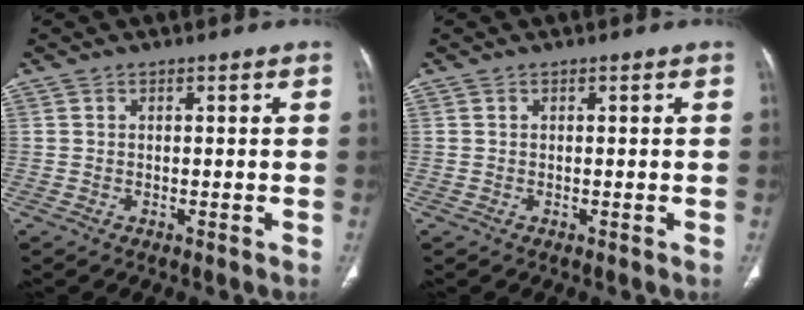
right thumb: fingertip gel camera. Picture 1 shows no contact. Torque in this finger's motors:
{"motor_torque": [2.47, 2.54, 0.00, 0.00, 0.00]}